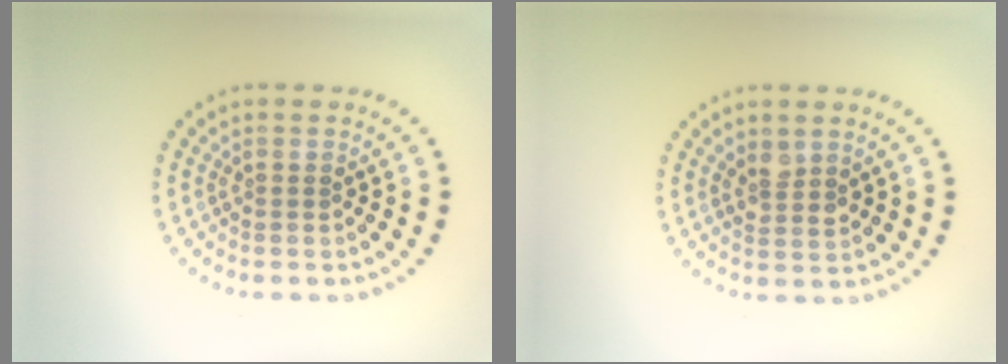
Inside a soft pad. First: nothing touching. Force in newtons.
{"total": 1.7, "press": 1.5, "slide": 0.8}